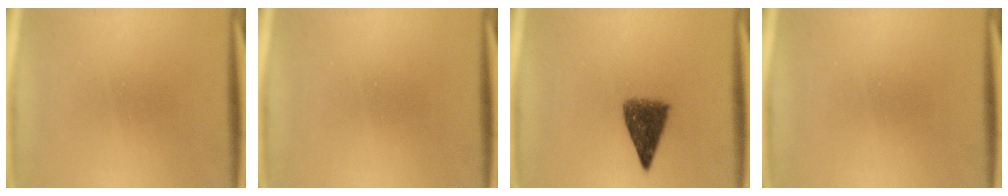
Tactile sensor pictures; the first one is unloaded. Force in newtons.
{"total": 0.0}
{"total": 6.3}
{"total": 0.0}